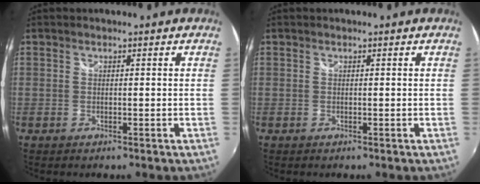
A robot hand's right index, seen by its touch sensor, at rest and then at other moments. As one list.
[{"total": 0.0}]